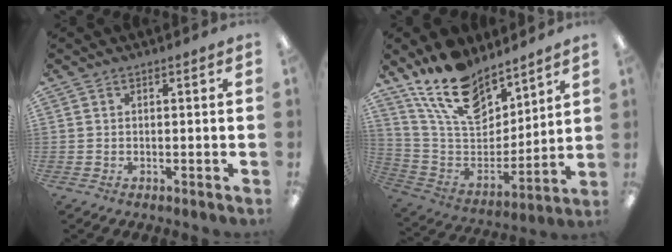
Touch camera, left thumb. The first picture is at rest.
{"total": 18.6, "force": [13.8, 9.1, 8.6], "torque": [-0.169, -0.077, 0.253]}